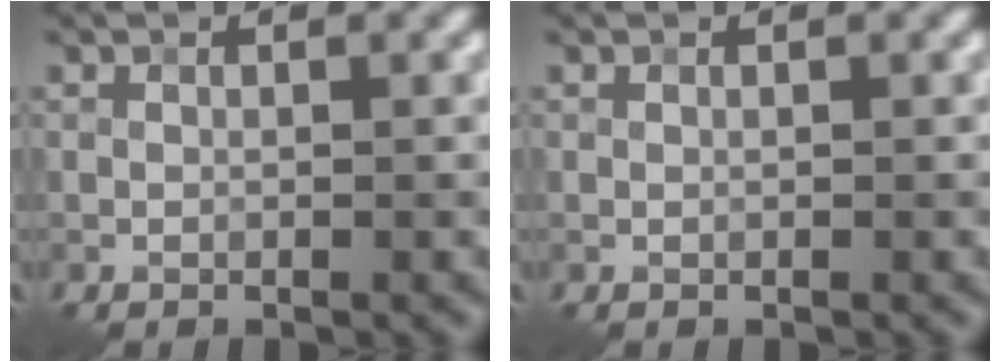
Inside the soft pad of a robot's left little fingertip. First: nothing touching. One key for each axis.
{"total": 0.0}